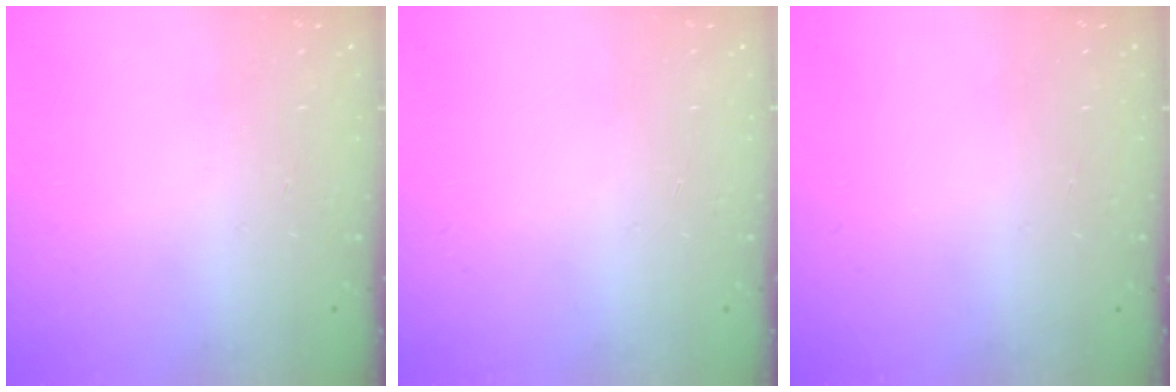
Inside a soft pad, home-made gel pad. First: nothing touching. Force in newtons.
{"total": 0.0}
{"total": 0.0}